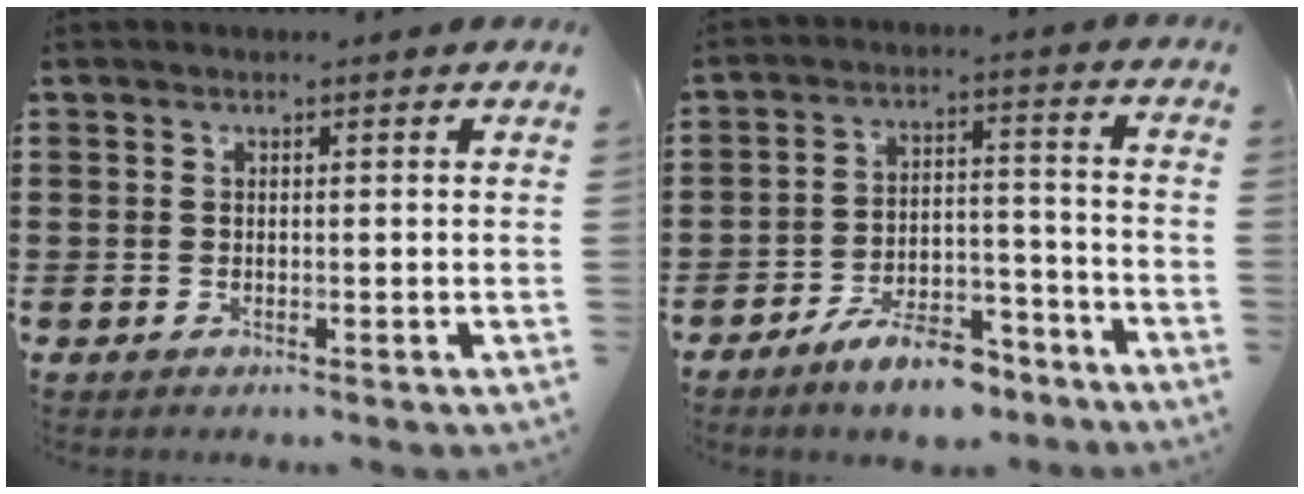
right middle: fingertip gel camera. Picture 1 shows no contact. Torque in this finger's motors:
{"motor_torque": [1.83, -0.31, 0.15, 0.07]}